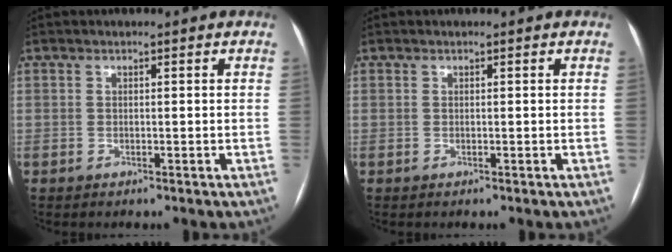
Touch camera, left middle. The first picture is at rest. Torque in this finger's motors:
{"motor_torque": [0.25, -0.27, 0.02, 0.01]}